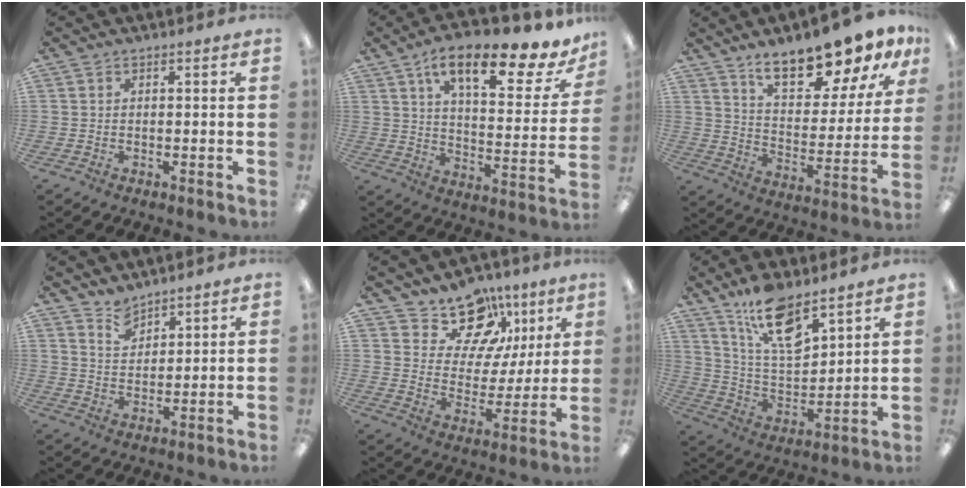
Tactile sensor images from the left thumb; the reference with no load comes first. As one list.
[{"total": 17.4, "force": [11.3, 5.5, 12.0], "torque": [-0.183, -0.067, 0.181]}, {"total": 16.5, "force": [13.6, 5.1, 7.9], "torque": [-0.125, -0.086, 0.235]}, {"total": 4.8, "force": [4.3, 1.9, 0.7], "torque": [-0.017, -0.023, 0.083]}, {"total": 15.2, "force": [10.1, 10.0, 5.2], "torque": [-0.089, -0.061, 0.190]}, {"total": 14.6, "force": [10.4, 5.2, 8.8], "torque": [-0.164, -0.051, 0.186]}]